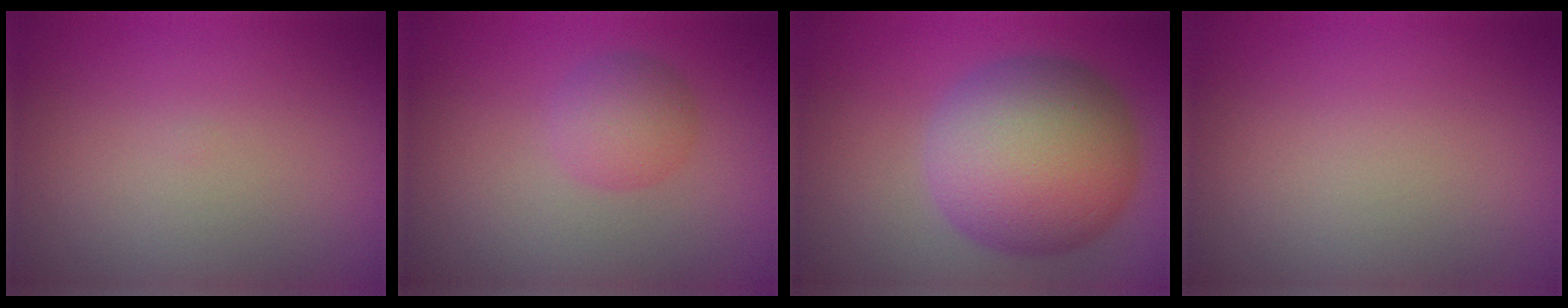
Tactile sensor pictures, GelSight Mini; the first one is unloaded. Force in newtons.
{"total": 2.6, "press": 2.6, "slide": 0.1}
{"total": 11.2, "press": 11.2, "slide": 0.3}
{"total": 0.0}